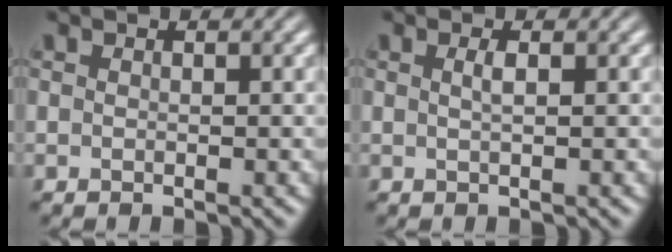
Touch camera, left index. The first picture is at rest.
{"total": 1.2, "force": [0.3, 0.4, 1.1], "torque": [-0.017, 0.005, 0.003]}